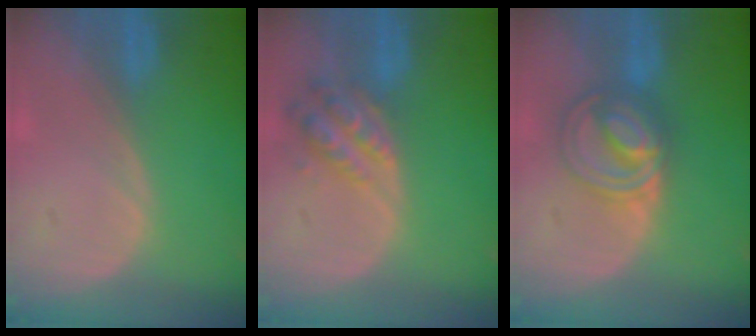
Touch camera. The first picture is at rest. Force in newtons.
{"total": 6.0, "press": 5.5, "slide": 2.3}
{"total": 6.8, "press": 6.8, "slide": 0.3}